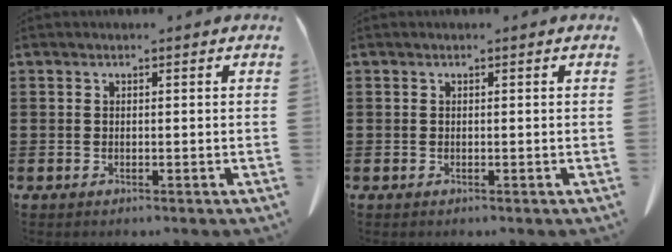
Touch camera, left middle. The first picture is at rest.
{"total": 0.0}